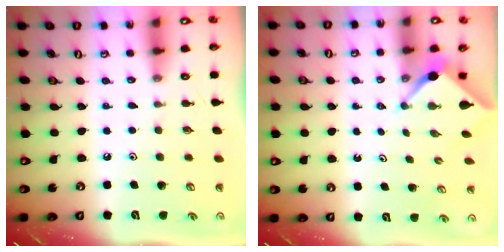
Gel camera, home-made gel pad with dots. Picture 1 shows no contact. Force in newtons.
{"total": 2.5, "press": 2.5, "slide": 0.2}